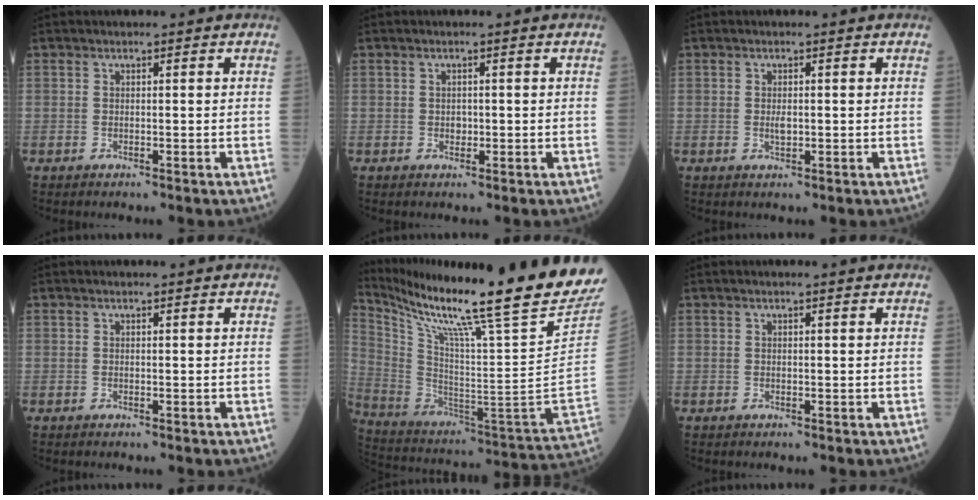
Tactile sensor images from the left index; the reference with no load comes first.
{"total": 0.9, "force": [0.0, 0.7, 0.5], "torque": [-0.008, 0.002, -0.001]}
{"total": 1.3, "force": [0.1, 0.4, 1.2], "torque": [-0.023, -0.002, 0.002]}
{"total": 0.5, "force": [0.5, -0.1, 0.3], "torque": [-0.009, 0.000, 0.010]}
{"total": 33.2, "force": [26.5, -0.8, 20.0], "torque": [-0.360, -0.109, 0.396]}
{"total": 1.4, "force": [1.2, -0.2, 0.7], "torque": [-0.014, 0.007, 0.018]}